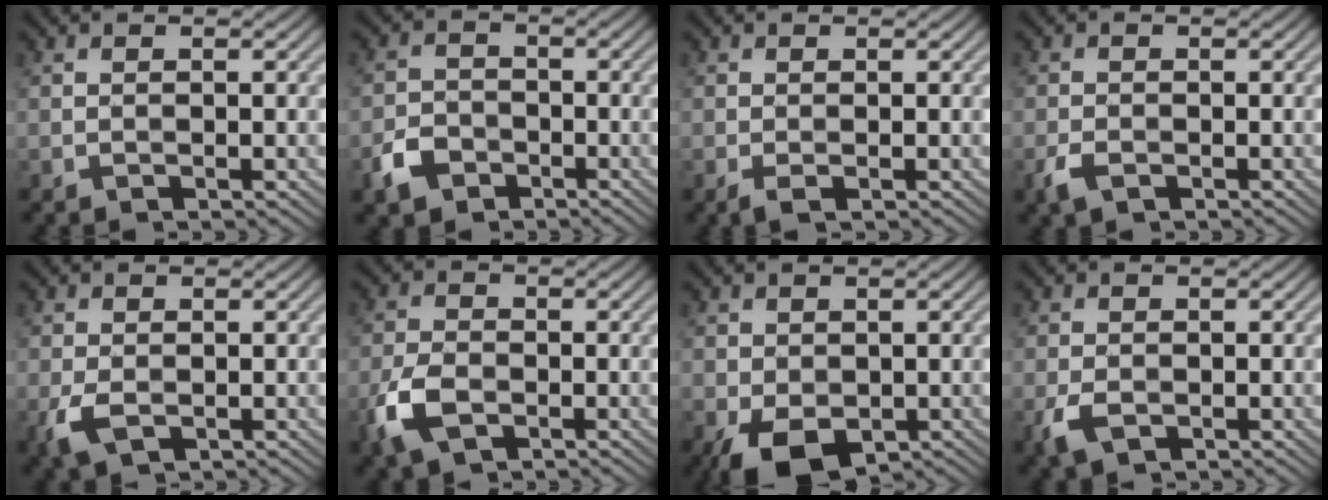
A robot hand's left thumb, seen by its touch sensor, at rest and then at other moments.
{"total": 4.3, "force": [-2.5, 3.2, 1.3], "torque": [-0.030, -0.002, -0.057]}
{"total": 1.7, "force": [-0.3, 1.1, 1.3], "torque": [-0.028, 0.001, -0.009]}
{"total": 2.7, "force": [-1.4, 1.8, 1.5], "torque": [-0.041, -0.004, -0.034]}
{"total": 4.3, "force": [-0.8, 3.2, 2.8], "torque": [-0.080, -0.005, -0.020]}
{"total": 6.1, "force": [-2.6, 4.0, 3.8], "torque": [-0.099, -0.003, -0.060]}
{"total": 5.7, "force": [-1.8, 4.0, 3.7], "torque": [-0.083, -0.008, -0.035]}
{"total": 3.8, "force": [-1.2, 2.8, 2.3], "torque": [-0.065, -0.005, -0.029]}